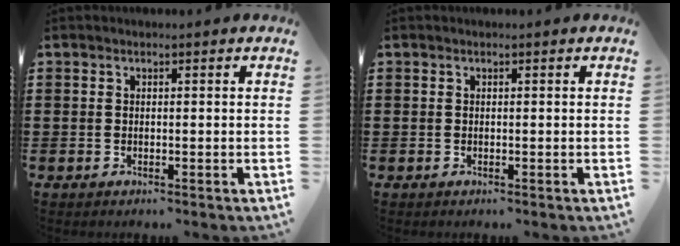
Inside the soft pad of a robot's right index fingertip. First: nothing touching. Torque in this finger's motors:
{"motor_torque": [-0.18, 0.72, -0.02, 0.01]}